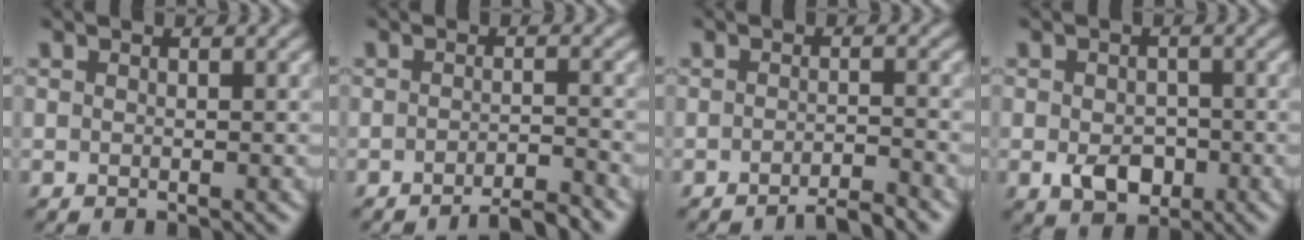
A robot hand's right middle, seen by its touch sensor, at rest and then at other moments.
{"total": 3.3, "force": [-2.6, 0.5, 2.0], "torque": [-0.019, 0.003, -0.048]}
{"total": 2.8, "force": [-2.2, 0.4, 1.6], "torque": [-0.014, 0.003, -0.045]}
{"total": 3.6, "force": [-1.2, 2.5, 2.2], "torque": [-0.041, -0.005, -0.021]}